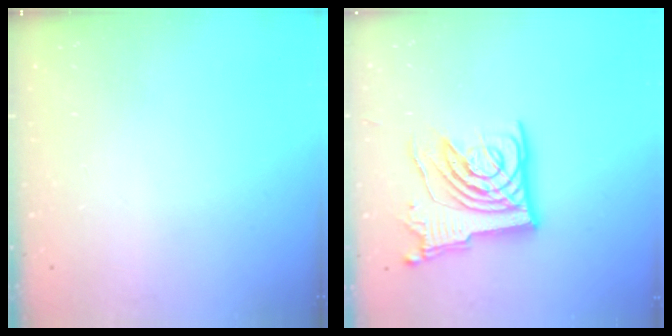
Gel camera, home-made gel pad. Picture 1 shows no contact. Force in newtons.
{"total": 14.9, "press": 14.8, "slide": 1.8}